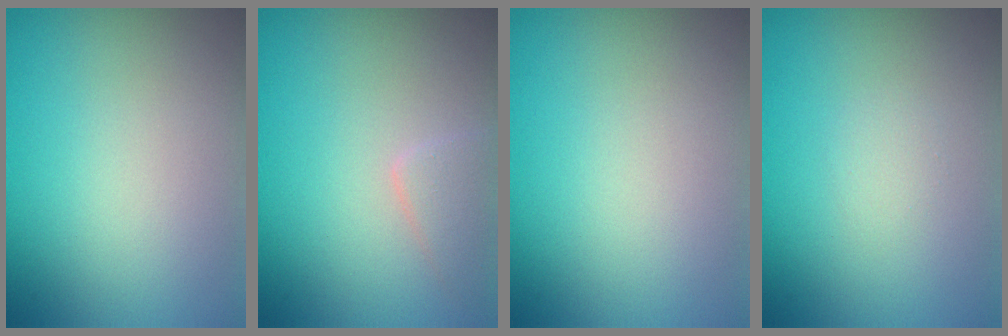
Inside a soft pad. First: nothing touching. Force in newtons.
{"total": 1.8, "press": 1.8, "slide": 0.1}
{"total": 0.0}
{"total": 0.7, "press": 0.7, "slide": 0.1}